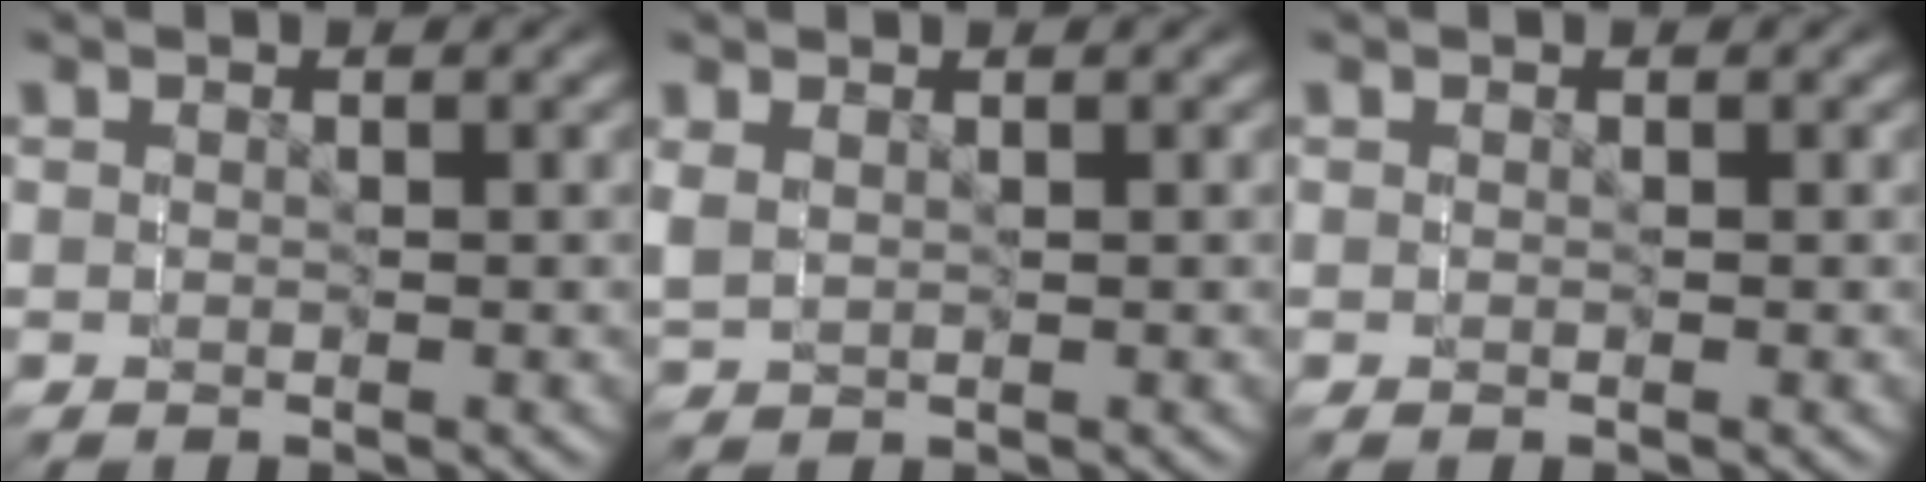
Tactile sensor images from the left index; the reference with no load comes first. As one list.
[{"total": 0.8, "force": [0.1, 0.5, -0.6], "torque": [-0.006, 0.000, 0.005]}, {"total": 0.0}]